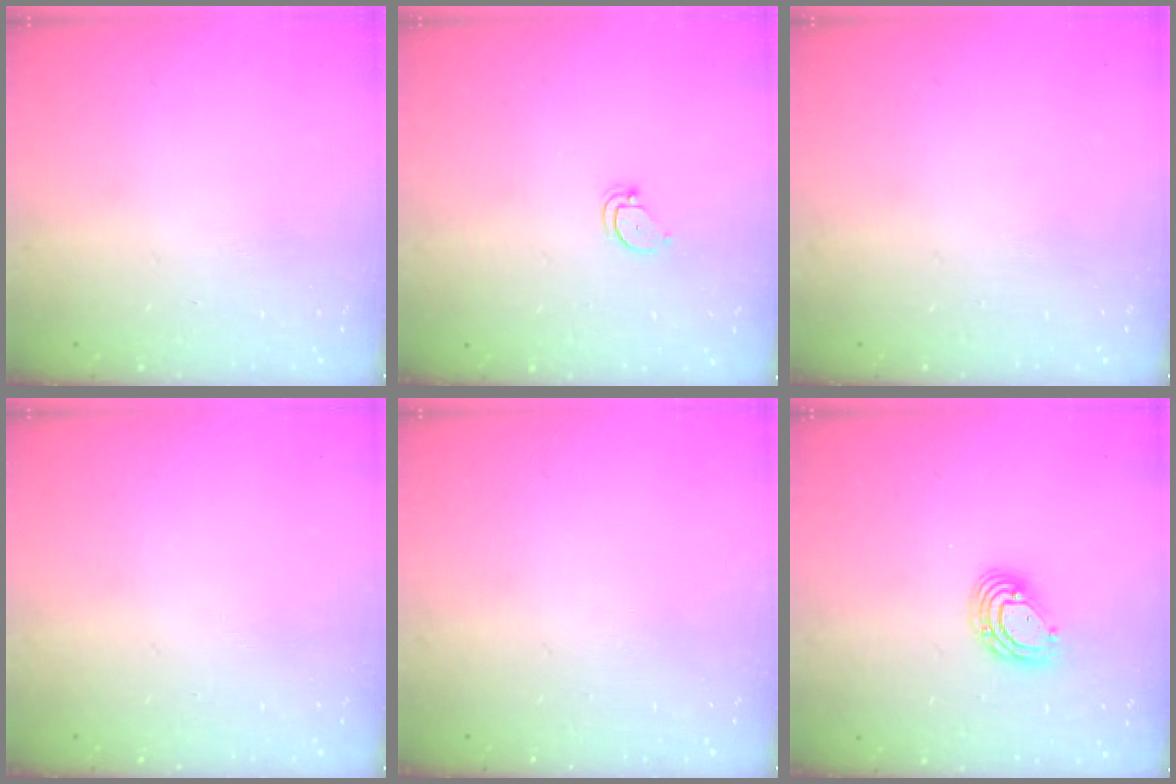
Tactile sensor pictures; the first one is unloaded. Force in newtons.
{"total": 2.6, "press": 2.6, "slide": 0.1}
{"total": 0.0}
{"total": 0.0}
{"total": 0.0}
{"total": 7.9, "press": 7.8, "slide": 1.5}